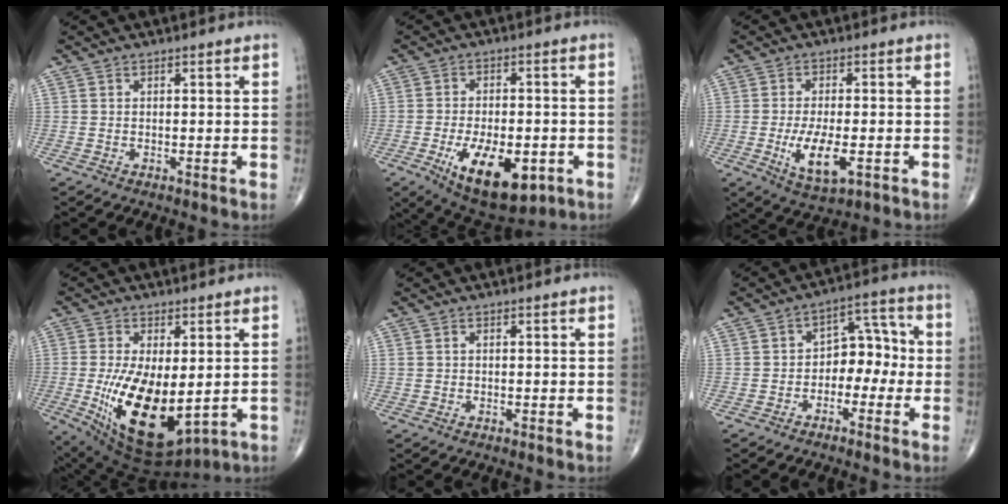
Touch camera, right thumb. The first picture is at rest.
{"total": 15.2, "force": [-5.8, 7.3, 12.0], "torque": [-0.177, 0.004, -0.074]}
{"total": 8.4, "force": [-2.5, 3.3, 7.3], "torque": [-0.131, -0.009, -0.037]}
{"total": 16.2, "force": [-1.9, 7.4, 14.3], "torque": [-0.249, -0.026, -0.007]}
{"total": 0.0}
{"total": 7.0, "force": [-1.5, 4.9, 4.8], "torque": [-0.033, 0.038, -0.038]}